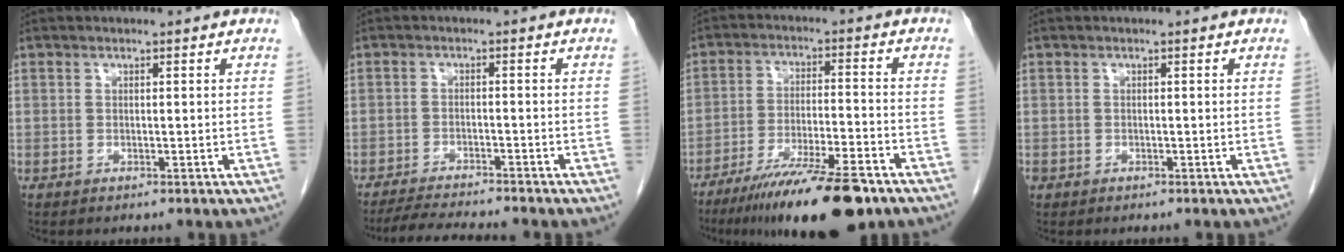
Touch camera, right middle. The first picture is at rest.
{"total": 7.2, "force": [-6.7, 0.0, 2.7], "torque": [-0.042, -0.016, -0.108]}
{"total": 15.8, "force": [-11.5, 1.9, 10.7], "torque": [-0.162, -0.032, -0.191]}
{"total": 0.9, "force": [-0.4, 0.8, 0.3], "torque": [-0.011, 0.003, -0.006]}